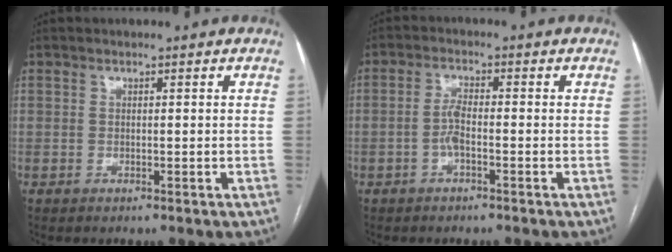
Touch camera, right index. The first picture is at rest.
{"total": 2.9, "force": [-1.0, 0.7, 2.6], "torque": [-0.055, 0.004, -0.021]}